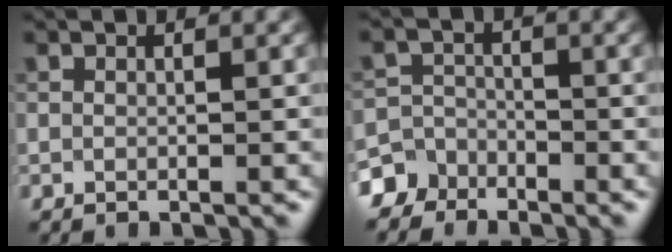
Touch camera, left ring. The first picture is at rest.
{"total": 5.8, "force": [-4.4, 3.7, 0.2], "torque": [0.014, -0.011, -0.085]}